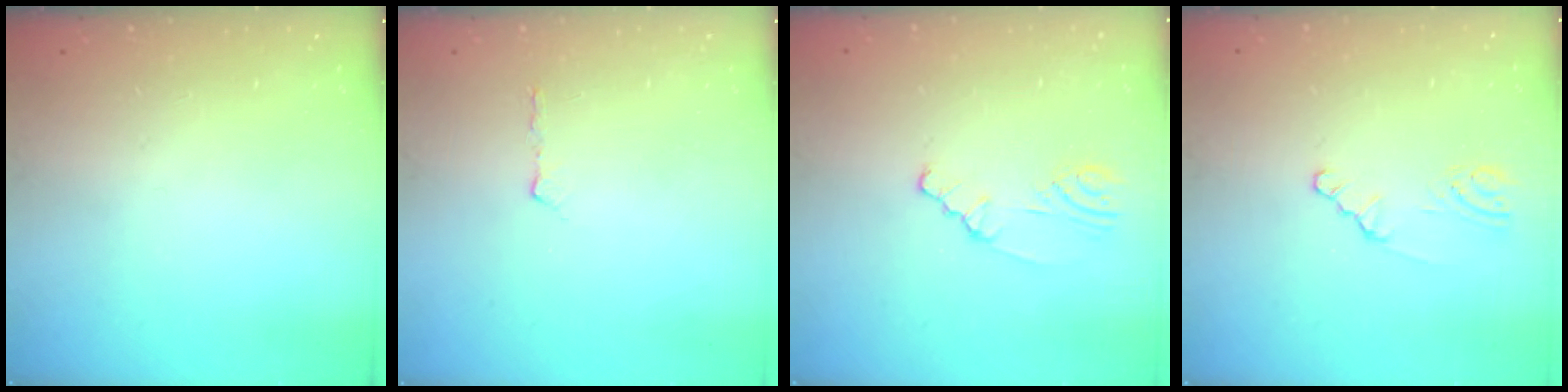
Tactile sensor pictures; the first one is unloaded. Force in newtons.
{"total": 2.9, "press": 2.8, "slide": 0.8}
{"total": 3.3, "press": 3.3, "slide": 0.5}
{"total": 1.4, "press": 1.4, "slide": 0.2}